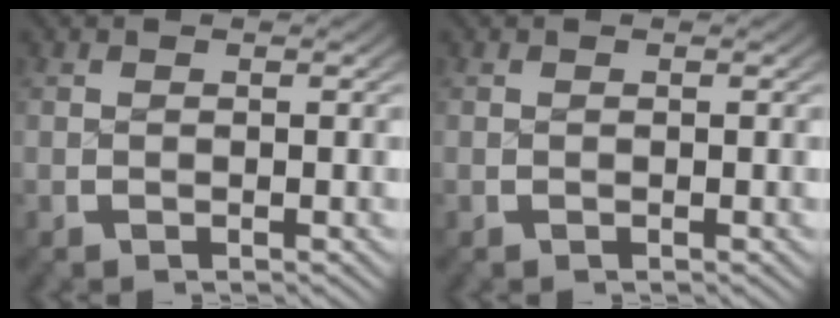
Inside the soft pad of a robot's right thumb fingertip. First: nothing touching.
{"total": 0.0}